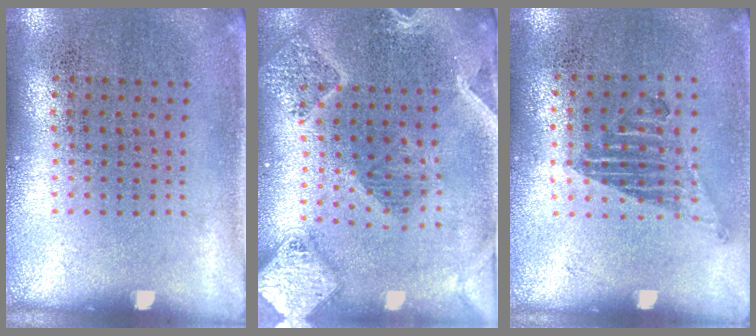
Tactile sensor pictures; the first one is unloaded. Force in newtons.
{"total": 2.9, "press": 2.5, "slide": 1.5}
{"total": 1.0, "press": 0.9, "slide": 0.4}